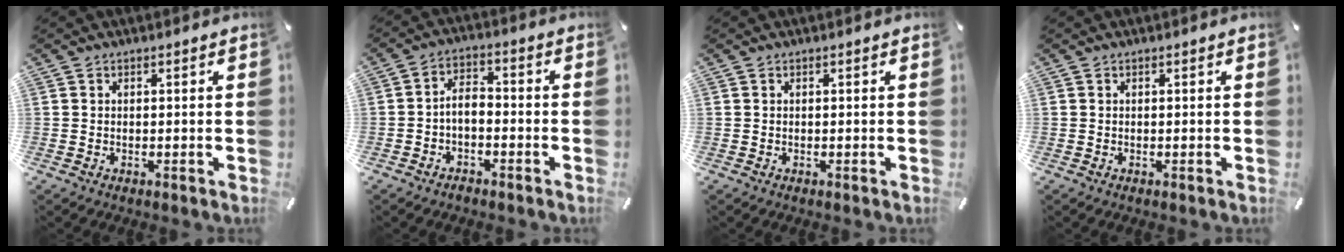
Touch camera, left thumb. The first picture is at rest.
{"total": 4.4, "force": [-2.1, 2.7, 2.7], "torque": [-0.055, 0.012, -0.043]}
{"total": 0.0}
{"total": 0.0}